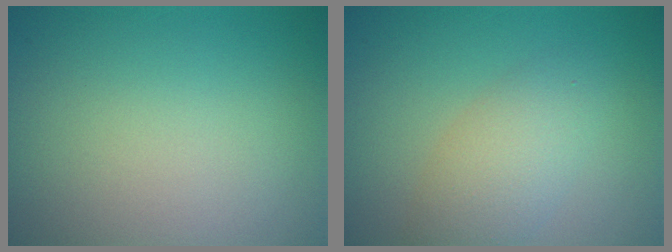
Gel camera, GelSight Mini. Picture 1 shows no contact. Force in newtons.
{"total": 2.7, "press": 2.7, "slide": 0.2}